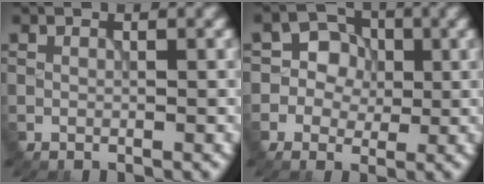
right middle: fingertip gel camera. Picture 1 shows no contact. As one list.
[{"total": 4.0, "force": [0.0, 3.8, 1.4], "torque": [-0.009, 0.016, -0.020]}]